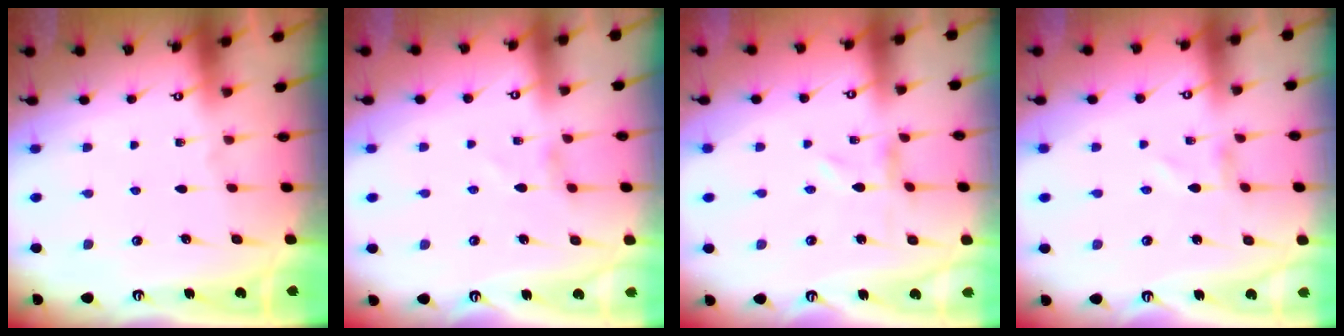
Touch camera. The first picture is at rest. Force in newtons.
{"total": 2.5, "press": 2.5, "slide": 0.4}
{"total": 0.0}
{"total": 0.7, "press": 0.7, "slide": 0.1}